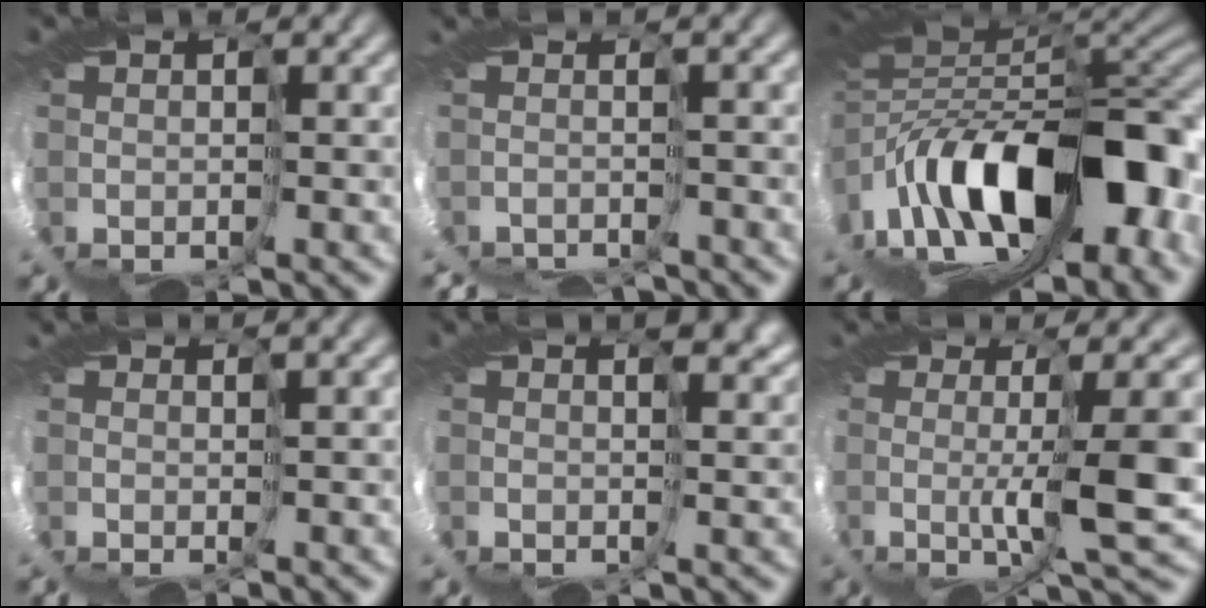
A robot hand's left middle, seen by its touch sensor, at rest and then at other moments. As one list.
[{"total": 6.1, "force": [-5.0, -2.2, -2.6], "torque": [0.049, -0.005, -0.053]}, {"total": 9.1, "force": [-0.8, 3.0, 8.6], "torque": [-0.128, 0.019, -0.014]}, {"total": 2.6, "force": [-0.4, -2.3, -1.0], "torque": [0.009, -0.005, 0.005]}, {"total": 1.8, "force": [1.5, -0.3, 0.9], "torque": [-0.017, -0.001, 0.033]}, {"total": 5.0, "force": [1.3, -3.5, 3.3], "torque": [-0.073, -0.014, 0.022]}]